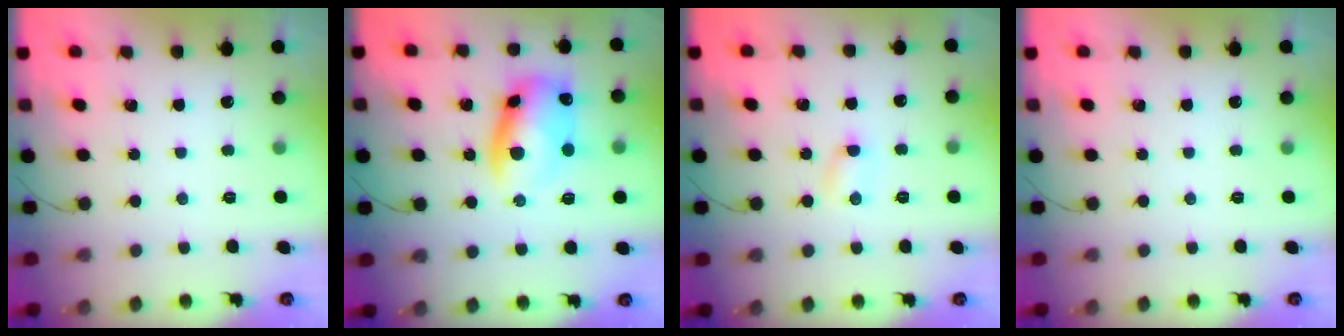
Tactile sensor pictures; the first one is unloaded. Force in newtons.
{"total": 12.4, "press": 12.3, "slide": 1.7}
{"total": 2.4, "press": 2.3, "slide": 0.7}
{"total": 0.0}